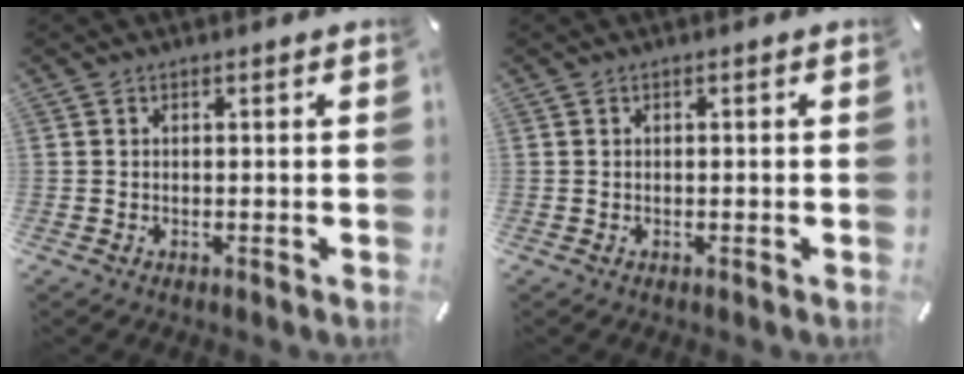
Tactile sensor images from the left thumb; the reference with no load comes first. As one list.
[{"total": 0.0}]